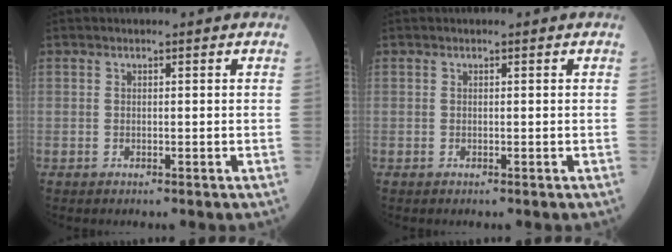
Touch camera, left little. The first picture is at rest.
{"total": 0.0}